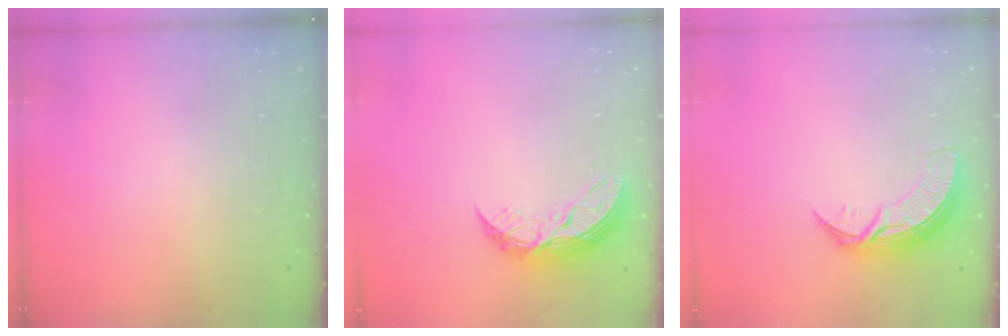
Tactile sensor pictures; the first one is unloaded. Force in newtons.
{"total": 9.3, "press": 9.3, "slide": 0.5}
{"total": 8.5, "press": 8.4, "slide": 0.6}